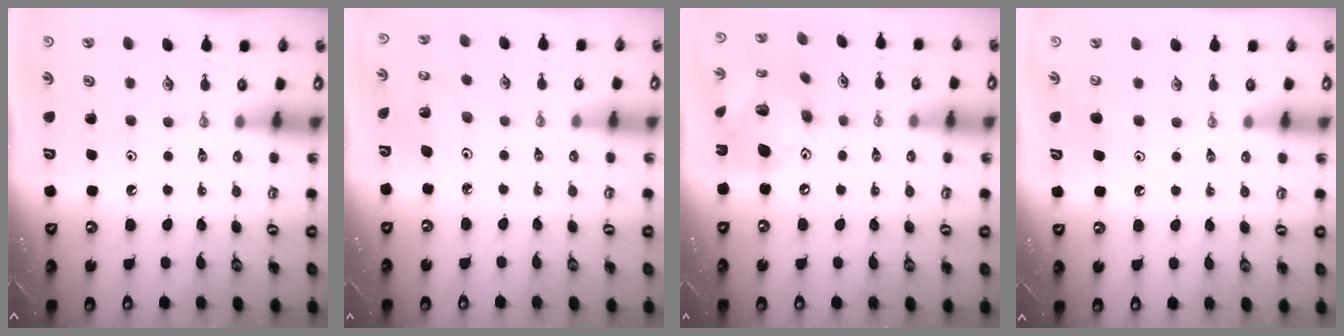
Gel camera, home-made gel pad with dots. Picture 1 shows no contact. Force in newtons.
{"total": 1.8, "press": 1.8, "slide": 0.1}
{"total": 16.0, "press": 15.9, "slide": 1.5}
{"total": 5.0, "press": 4.9, "slide": 0.9}